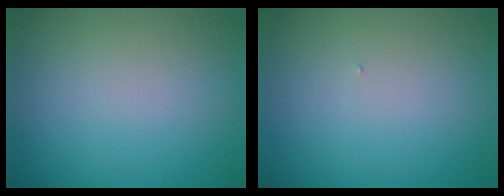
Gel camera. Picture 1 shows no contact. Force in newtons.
{"total": 0.0}